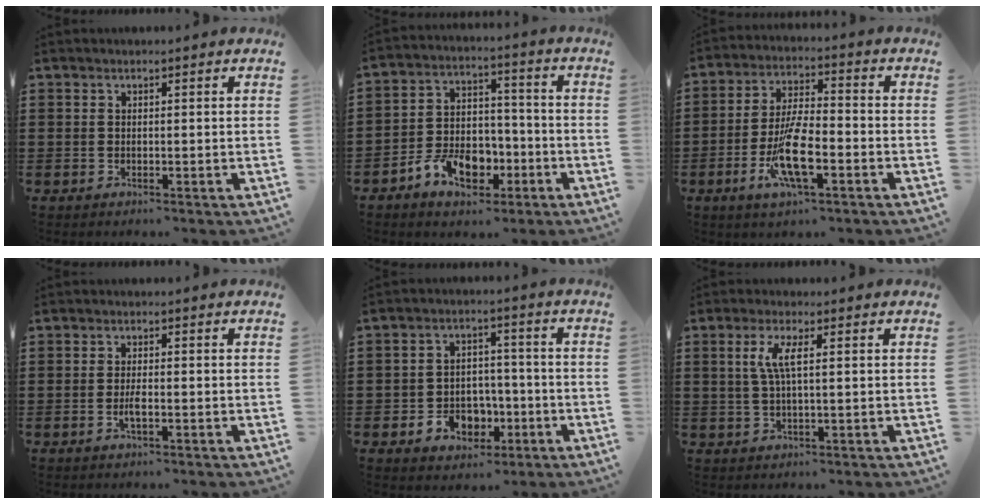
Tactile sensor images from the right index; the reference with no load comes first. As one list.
[{"total": 8.8, "force": [-4.3, 5.9, 4.9], "torque": [-0.100, 0.026, -0.075]}, {"total": 10.0, "force": [-3.6, 2.9, 8.8], "torque": [-0.187, -0.012, -0.068]}, {"total": 2.4, "force": [-0.8, 0.5, 2.2], "torque": [-0.046, -0.004, -0.015]}, {"total": 5.8, "force": [-2.2, 4.6, 2.6], "torque": [-0.044, 0.012, -0.039]}, {"total": 4.2, "force": [0.8, 0.6, 4.1], "torque": [-0.088, -0.002, 0.009]}]